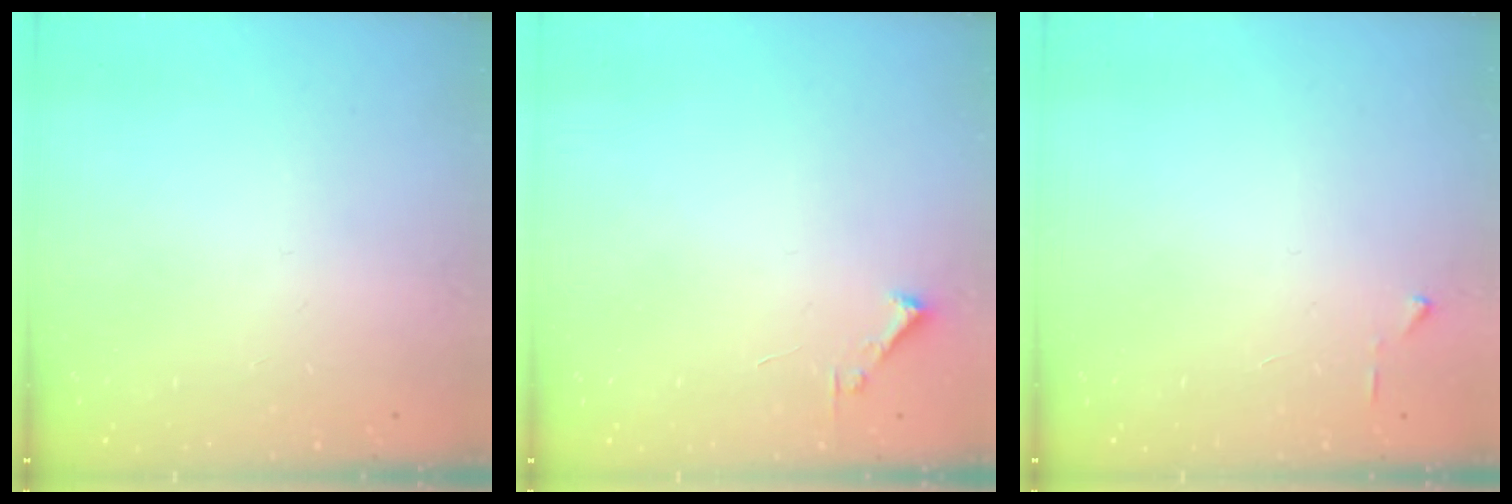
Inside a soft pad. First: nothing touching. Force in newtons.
{"total": 1.7, "press": 1.7, "slide": 0.2}
{"total": 3.0, "press": 2.9, "slide": 0.4}